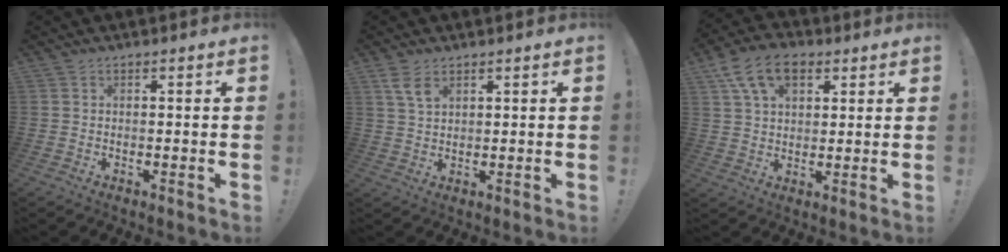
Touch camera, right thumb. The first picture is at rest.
{"total": 5.0, "force": [2.9, 2.3, 3.3], "torque": [-0.054, -0.012, 0.053]}
{"total": 11.5, "force": [5.4, 7.0, 7.4], "torque": [-0.128, 0.000, 0.103]}